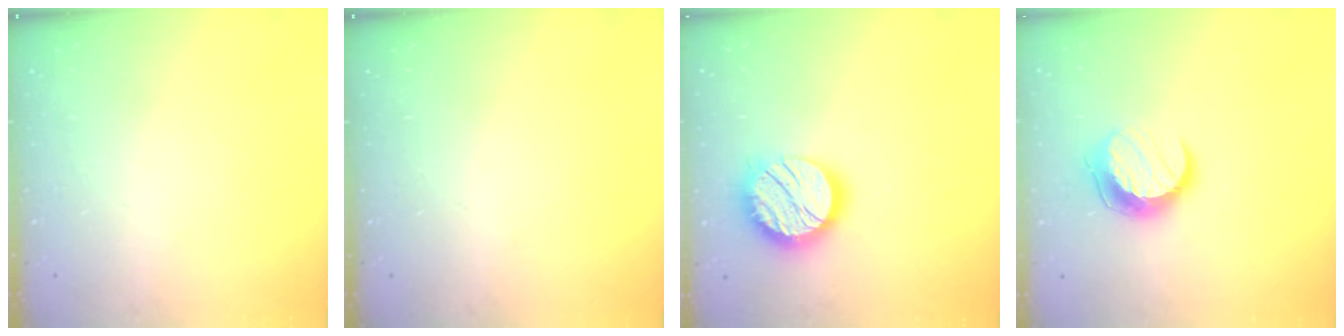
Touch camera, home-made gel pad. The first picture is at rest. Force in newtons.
{"total": 0.0}
{"total": 18.0, "press": 17.9, "slide": 1.2}
{"total": 10.5, "press": 10.5, "slide": 0.4}